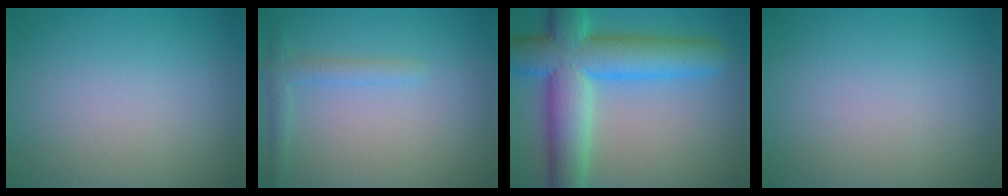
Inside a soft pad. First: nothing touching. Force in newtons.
{"total": 1.7, "press": 1.7, "slide": 0.1}
{"total": 11.1, "press": 11.1, "slide": 0.4}
{"total": 0.0}